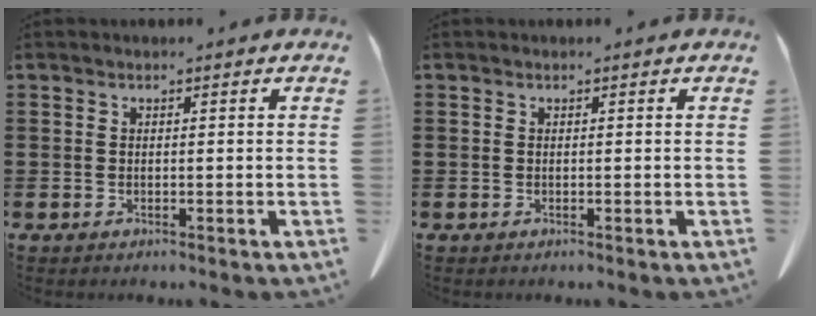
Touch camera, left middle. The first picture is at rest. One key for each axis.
{"total": 0.0}